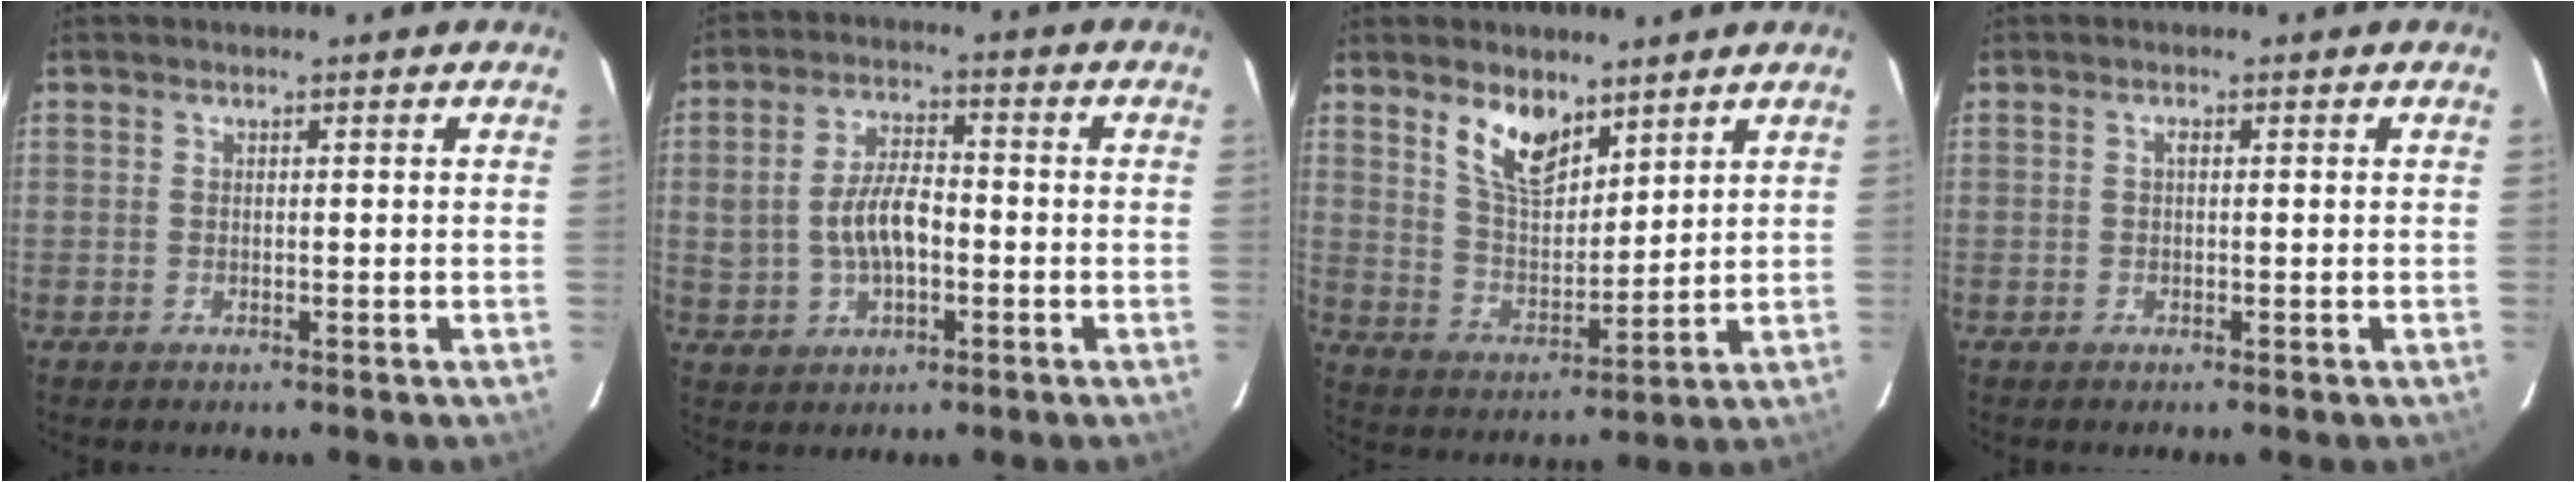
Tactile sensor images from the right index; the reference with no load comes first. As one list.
[{"total": 8.4, "force": [-1.1, 4.6, 7.0], "torque": [-0.140, 0.010, -0.009]}, {"total": 9.5, "force": [6.2, 4.4, 5.6], "torque": [-0.099, 0.003, 0.124]}, {"total": 0.7, "force": [0.1, 0.3, 0.6], "torque": [-0.010, 0.004, 0.000]}]